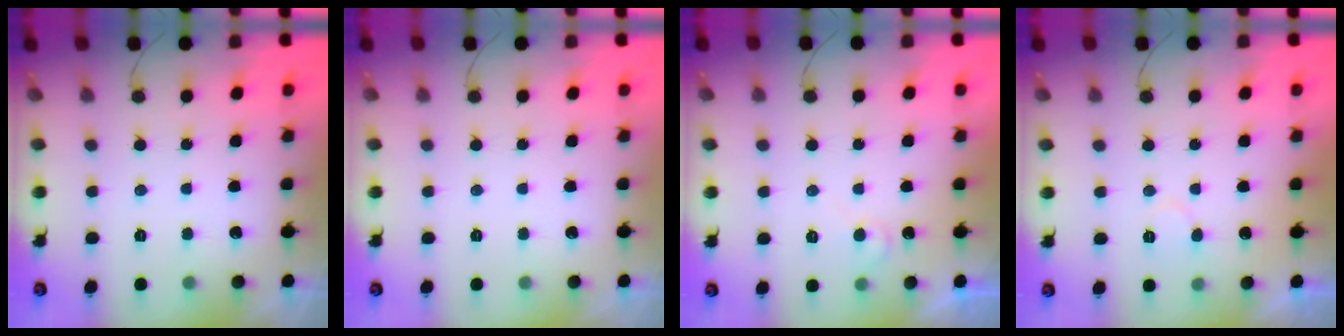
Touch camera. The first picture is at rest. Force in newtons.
{"total": 0.0}
{"total": 4.9, "press": 4.8, "slide": 0.5}
{"total": 5.1, "press": 5.1, "slide": 0.5}